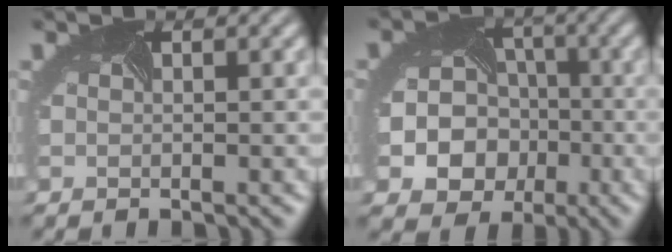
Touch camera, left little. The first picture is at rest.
{"total": 10.7, "force": [-3.2, 9.3, 4.0], "torque": [-0.080, -0.020, -0.068]}